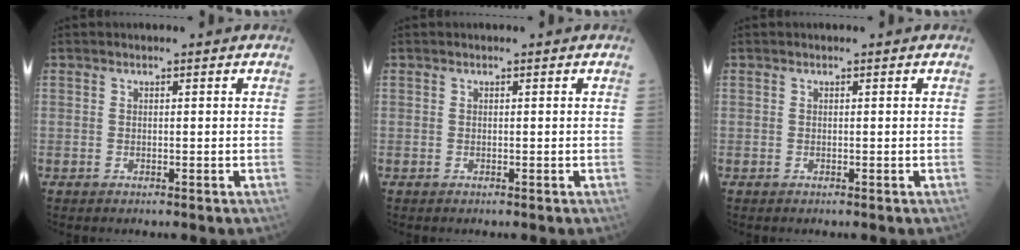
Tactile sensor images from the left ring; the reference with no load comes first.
{"total": 0.0}
{"total": 0.0}